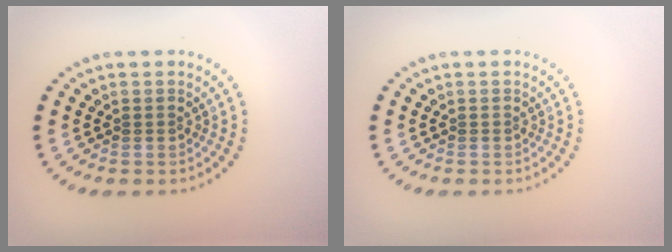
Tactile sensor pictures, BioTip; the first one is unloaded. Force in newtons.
{"total": 0.0}